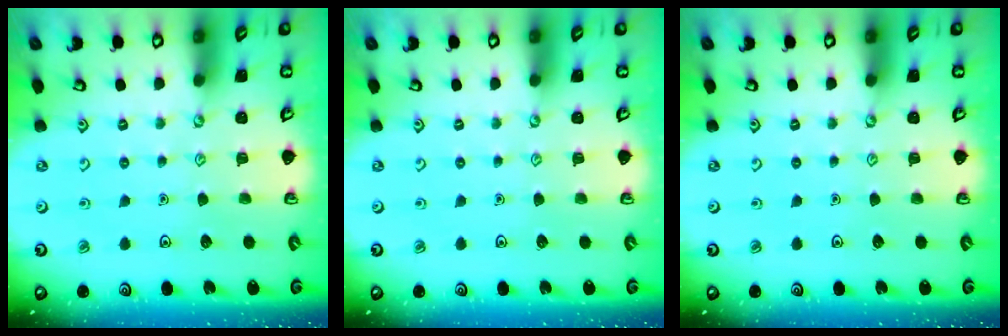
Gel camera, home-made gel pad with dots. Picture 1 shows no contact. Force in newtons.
{"total": 0.0}
{"total": 0.0}